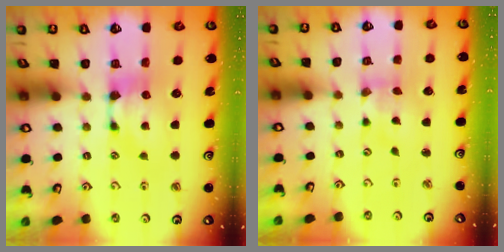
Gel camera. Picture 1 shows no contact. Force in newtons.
{"total": 1.8, "press": 1.5, "slide": 1.1}